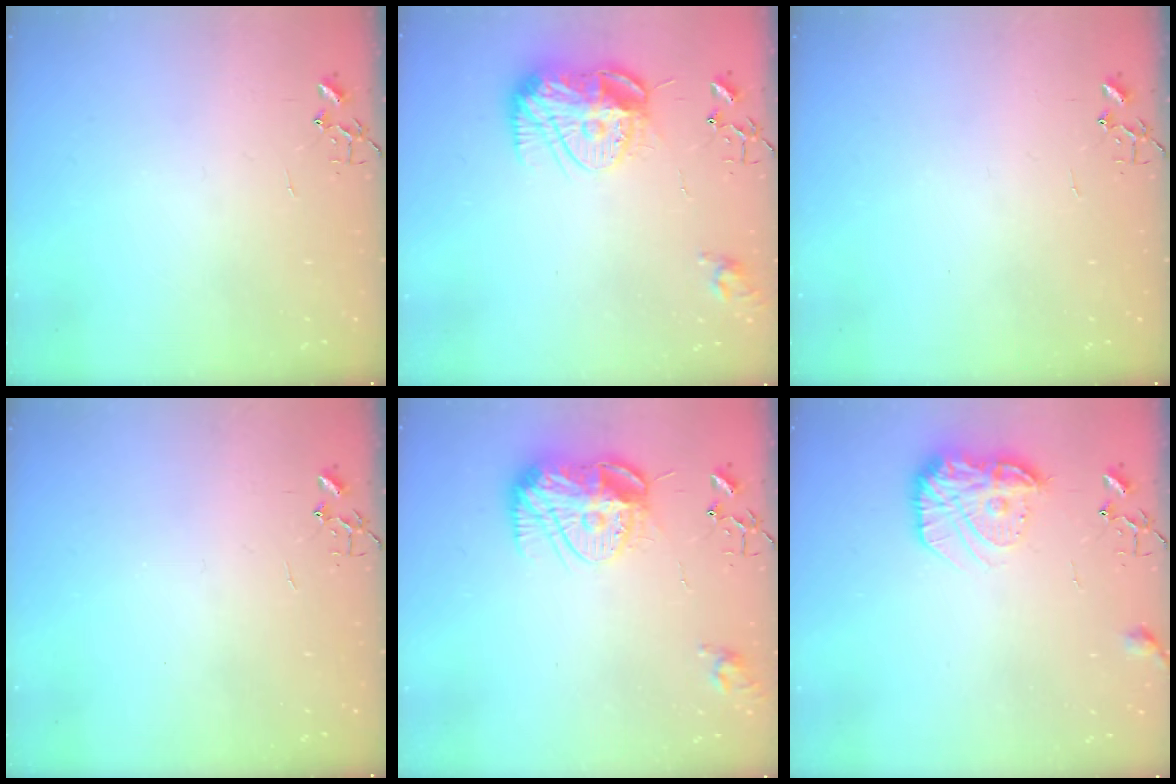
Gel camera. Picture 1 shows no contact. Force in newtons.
{"total": 14.6, "press": 14.6, "slide": 1.5}
{"total": 0.0}
{"total": 0.0}
{"total": 14.6, "press": 14.6, "slide": 1.5}
{"total": 14.6, "press": 14.6, "slide": 0.8}